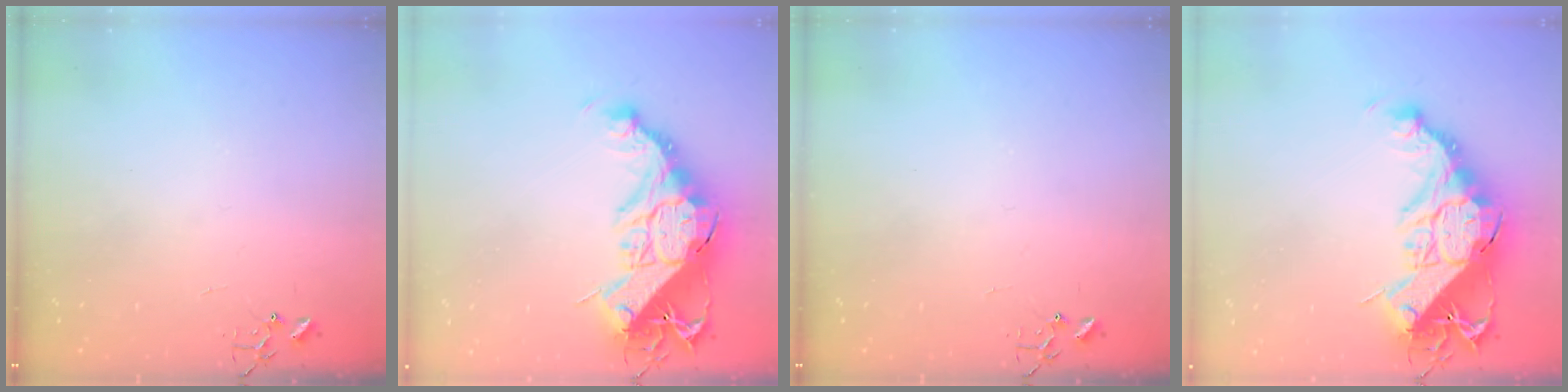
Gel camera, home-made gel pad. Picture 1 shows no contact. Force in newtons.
{"total": 21.2, "press": 21.1, "slide": 2.3}
{"total": 0.0}
{"total": 21.2, "press": 21.1, "slide": 2.3}